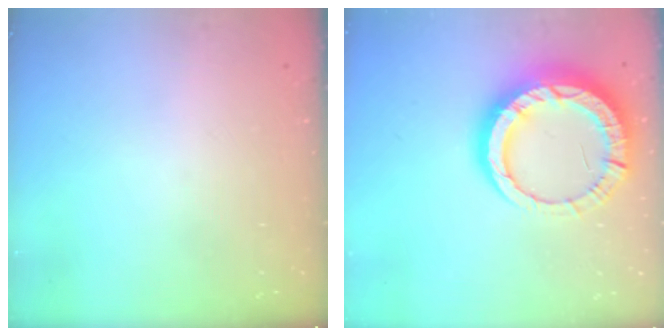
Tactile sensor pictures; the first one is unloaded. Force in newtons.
{"total": 15.9, "press": 15.9, "slide": 1.5}